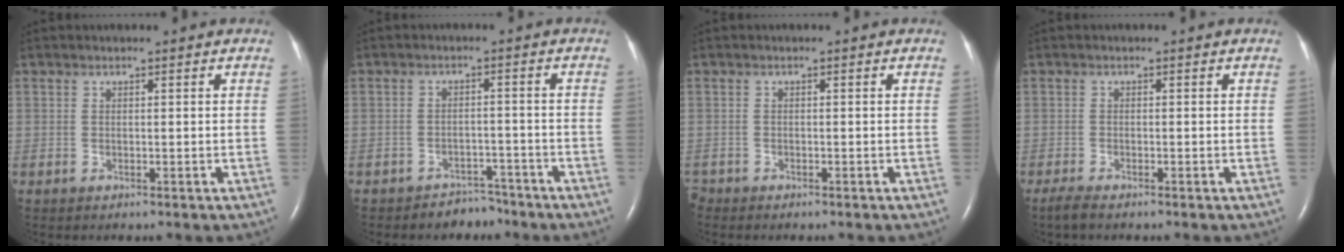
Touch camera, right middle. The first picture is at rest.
{"total": 3.3, "force": [-2.9, 1.5, -0.3], "torque": [0.004, 0.005, -0.041]}
{"total": 1.1, "force": [-1.1, 0.4, 0.0], "torque": [0.000, -0.001, -0.018]}
{"total": 1.9, "force": [-1.6, 0.2, 1.1], "torque": [-0.034, -0.008, -0.029]}